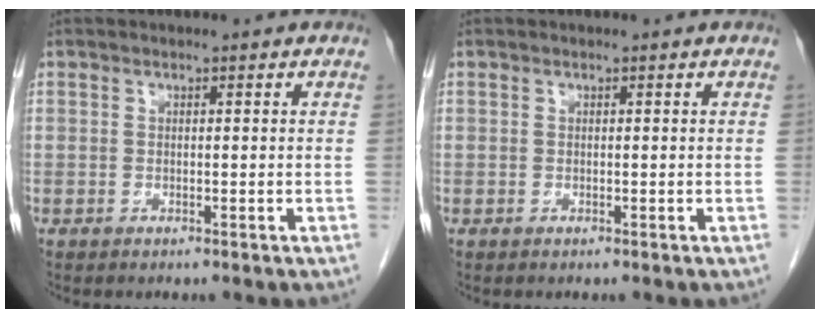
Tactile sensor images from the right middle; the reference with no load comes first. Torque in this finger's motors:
{"motor_torque": [-0.10, 0.06, 0.00, 0.00]}